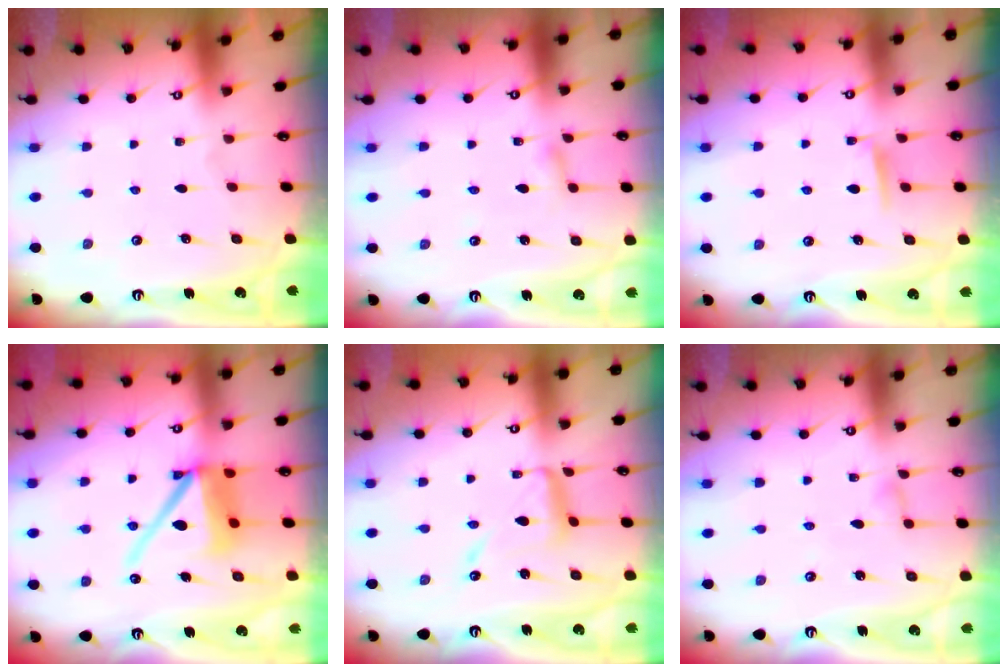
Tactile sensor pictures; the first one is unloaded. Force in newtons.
{"total": 2.7, "press": 2.7, "slide": 0.2}
{"total": 5.0, "press": 4.9, "slide": 0.6}
{"total": 13.7, "press": 13.6, "slide": 1.6}
{"total": 11.9, "press": 11.8, "slide": 1.0}
{"total": 2.3, "press": 2.3, "slide": 0.2}